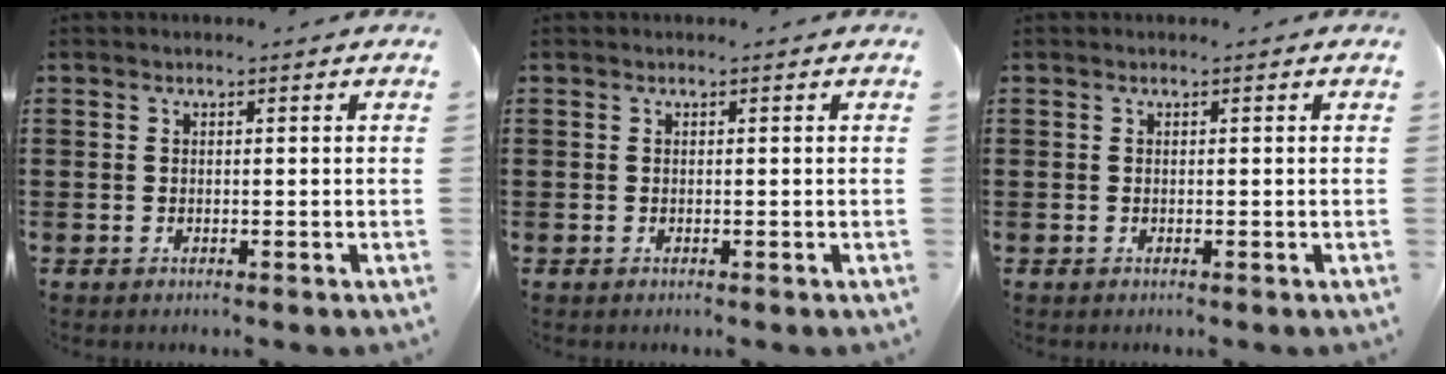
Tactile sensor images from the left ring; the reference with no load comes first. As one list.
[{"total": 0.0}, {"total": 0.0}]